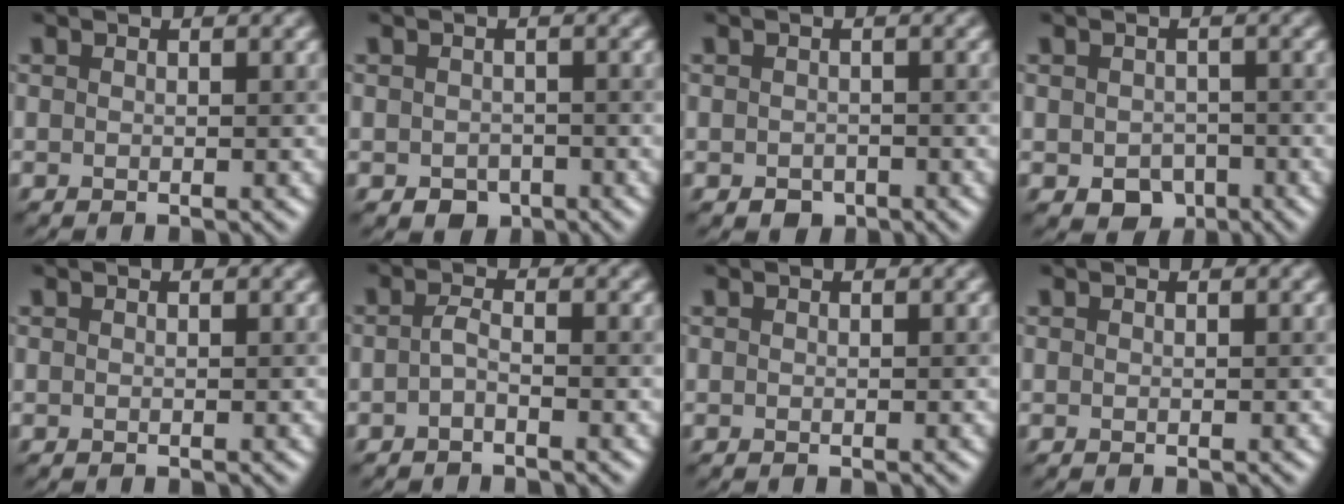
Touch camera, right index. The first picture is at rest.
{"total": 1.9, "force": [-1.0, 1.4, 0.9], "torque": [-0.013, -0.007, -0.019]}
{"total": 1.4, "force": [-0.8, 1.0, 0.6], "torque": [-0.011, -0.007, -0.014]}
{"total": 3.0, "force": [-1.2, 2.2, 1.6], "torque": [-0.024, -0.010, -0.020]}
{"total": 0.0}
{"total": 1.3, "force": [-0.6, 0.4, 1.1], "torque": [-0.025, 0.001, -0.015]}
{"total": 0.0}
{"total": 0.0}